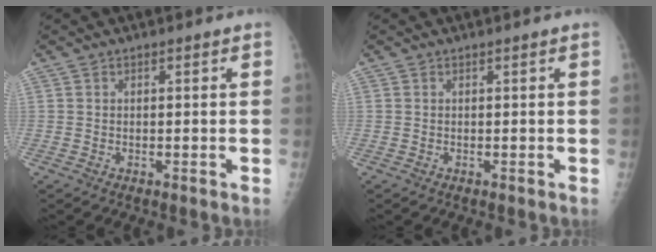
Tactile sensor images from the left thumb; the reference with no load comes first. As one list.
[{"total": 0.0}]